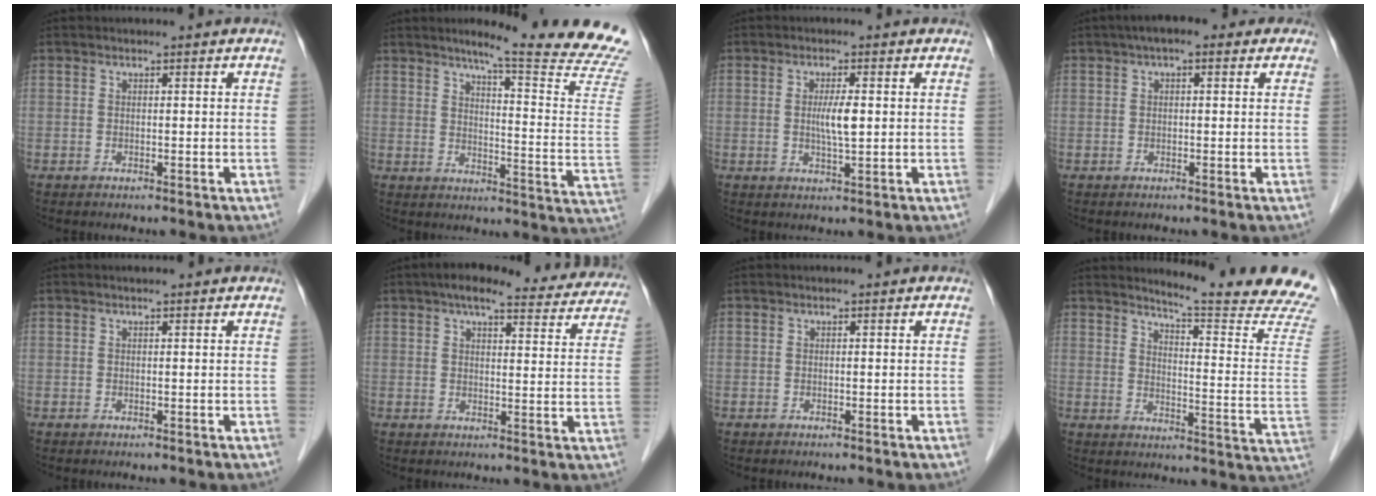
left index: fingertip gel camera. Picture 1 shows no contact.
{"total": 20.5, "force": [17.8, -2.2, 10.0], "torque": [-0.139, -0.108, 0.210]}
{"total": 3.6, "force": [0.2, 0.4, 3.6], "torque": [-0.066, -0.003, 0.005]}
{"total": 4.2, "force": [2.0, 2.0, 3.1], "torque": [-0.049, 0.032, 0.022]}
{"total": 1.1, "force": [1.0, 0.1, 0.5], "torque": [-0.009, 0.011, 0.013]}
{"total": 17.1, "force": [15.1, 4.4, 6.8], "torque": [-0.077, 0.021, 0.170]}
{"total": 0.0}
{"total": 18.3, "force": [17.2, -1.9, 6.1], "torque": [-0.091, -0.139, 0.195]}